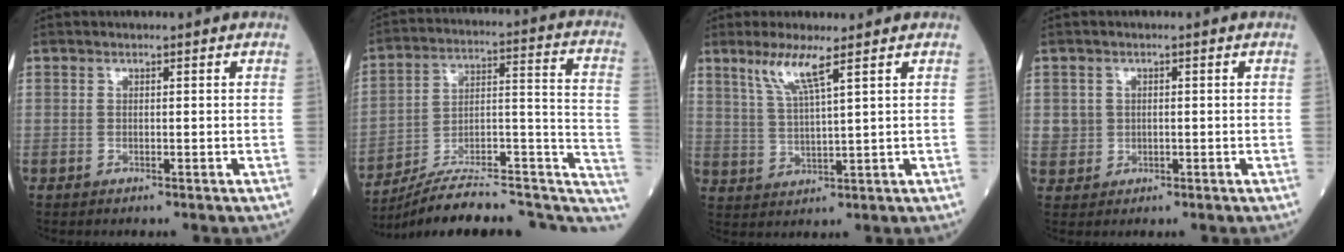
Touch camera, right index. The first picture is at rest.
{"total": 22.6, "force": [-18.6, 6.1, 11.3], "torque": [-0.117, 0.061, -0.271]}
{"total": 6.1, "force": [3.8, -0.1, 4.8], "torque": [-0.100, -0.004, 0.078]}
{"total": 2.9, "force": [0.4, 2.8, 0.5], "torque": [-0.003, 0.001, 0.012]}